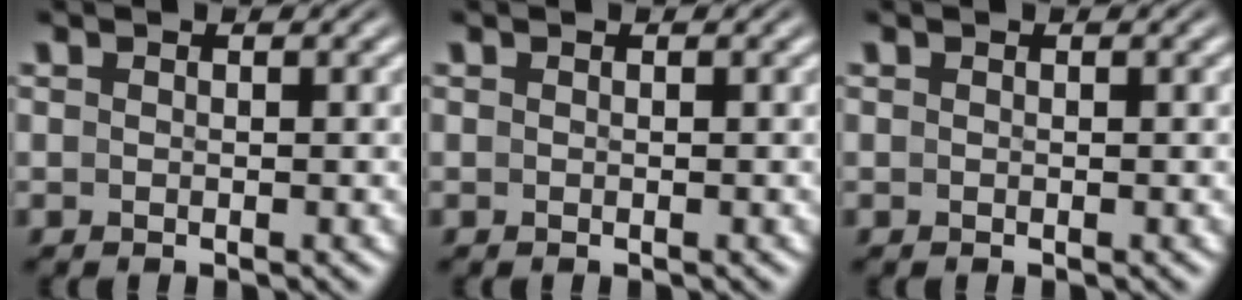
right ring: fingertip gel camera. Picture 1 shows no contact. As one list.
[{"total": 0.0}, {"total": 0.0}]